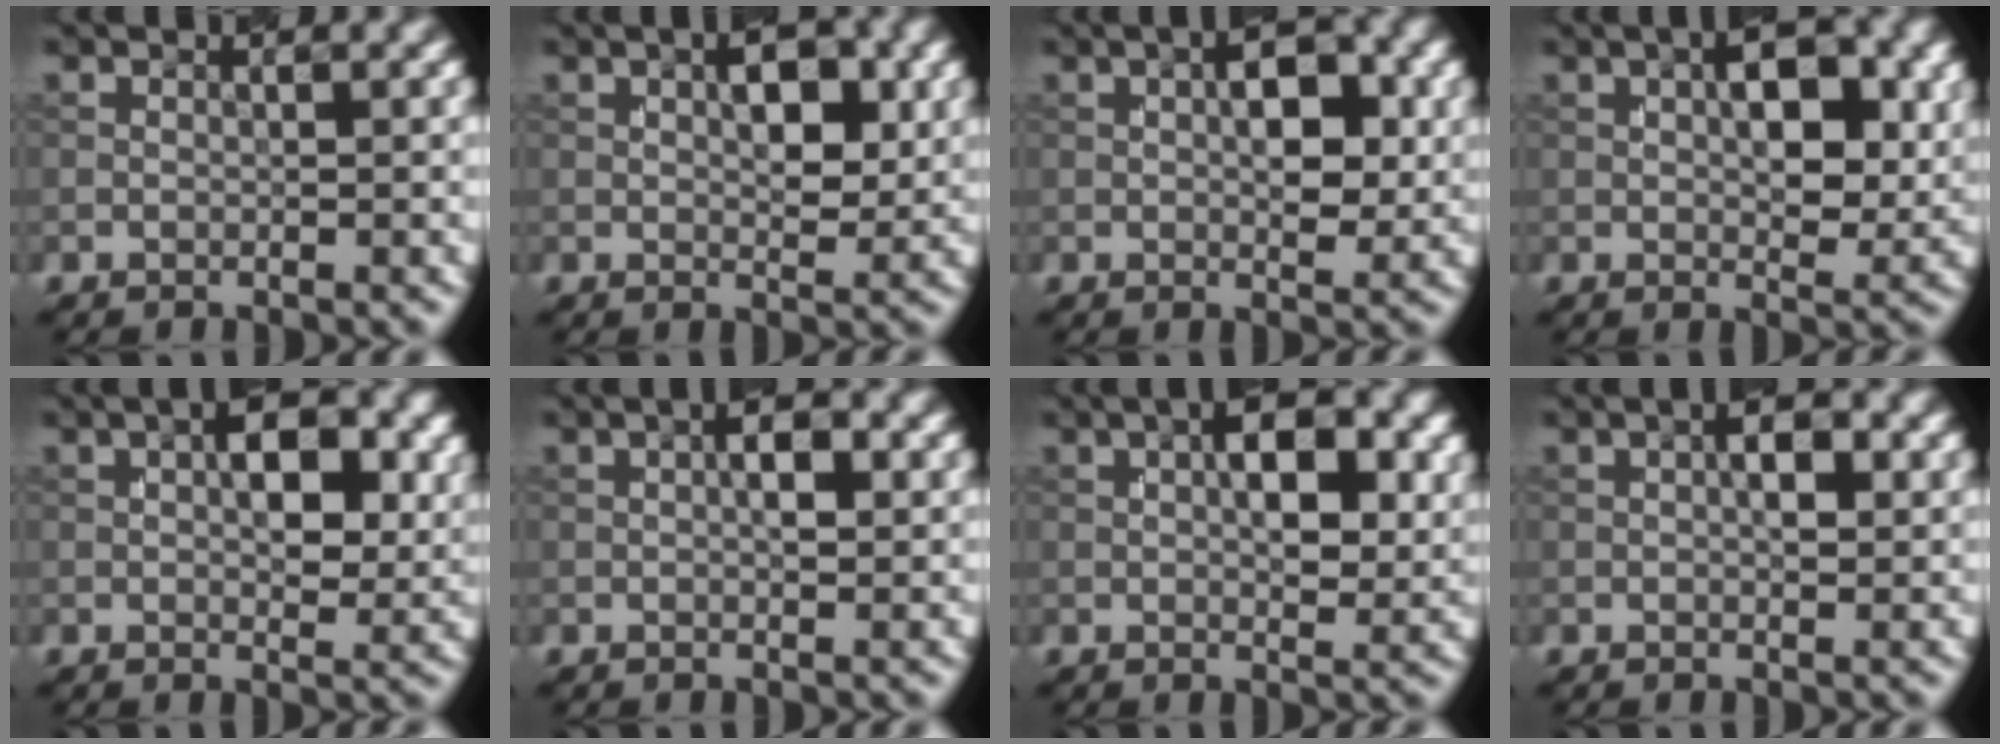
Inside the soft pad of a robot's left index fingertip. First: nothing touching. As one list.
[{"total": 4.0, "force": [0.9, 1.8, 3.4], "torque": [-0.050, 0.001, 0.012]}, {"total": 4.7, "force": [0.6, 2.2, 4.2], "torque": [-0.061, 0.002, 0.008]}, {"total": 5.7, "force": [1.1, 2.6, 5.0], "torque": [-0.067, 0.002, 0.017]}, {"total": 5.5, "force": [1.2, 2.7, 4.6], "torque": [-0.061, 0.002, 0.015]}, {"total": 2.7, "force": [0.5, 1.0, 2.5], "torque": [-0.037, 0.006, 0.005]}, {"total": 5.6, "force": [1.2, 2.5, 4.8], "torque": [-0.067, 0.004, 0.017]}, {"total": 2.7, "force": [0.6, 1.1, 2.4], "torque": [-0.036, 0.005, 0.005]}]